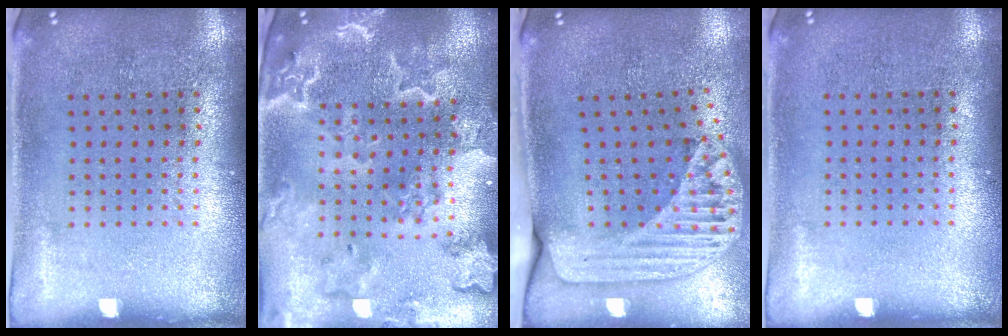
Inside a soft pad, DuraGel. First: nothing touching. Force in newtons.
{"total": 3.7, "press": 3.2, "slide": 1.9}
{"total": 2.3, "press": 1.7, "slide": 1.5}
{"total": 0.0}